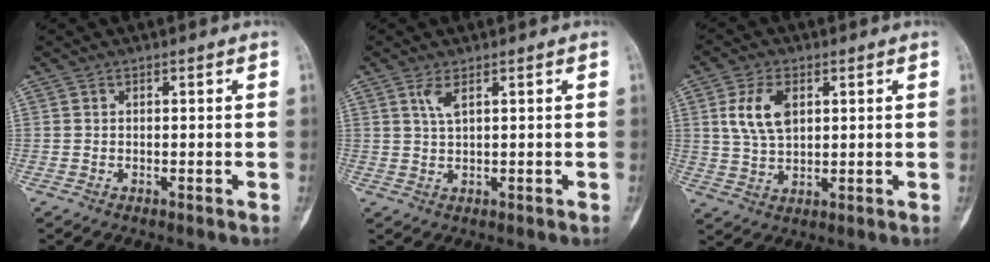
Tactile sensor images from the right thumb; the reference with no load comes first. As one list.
[{"total": 2.4, "force": [1.3, 0.5, 2.0], "torque": [-0.044, -0.005, 0.033]}, {"total": 8.0, "force": [2.5, 4.7, 6.0], "torque": [-0.111, -0.003, 0.052]}]